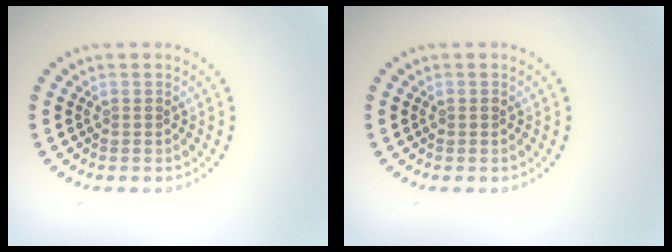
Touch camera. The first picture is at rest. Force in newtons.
{"total": 0.6, "press": 0.6, "slide": 0.2}